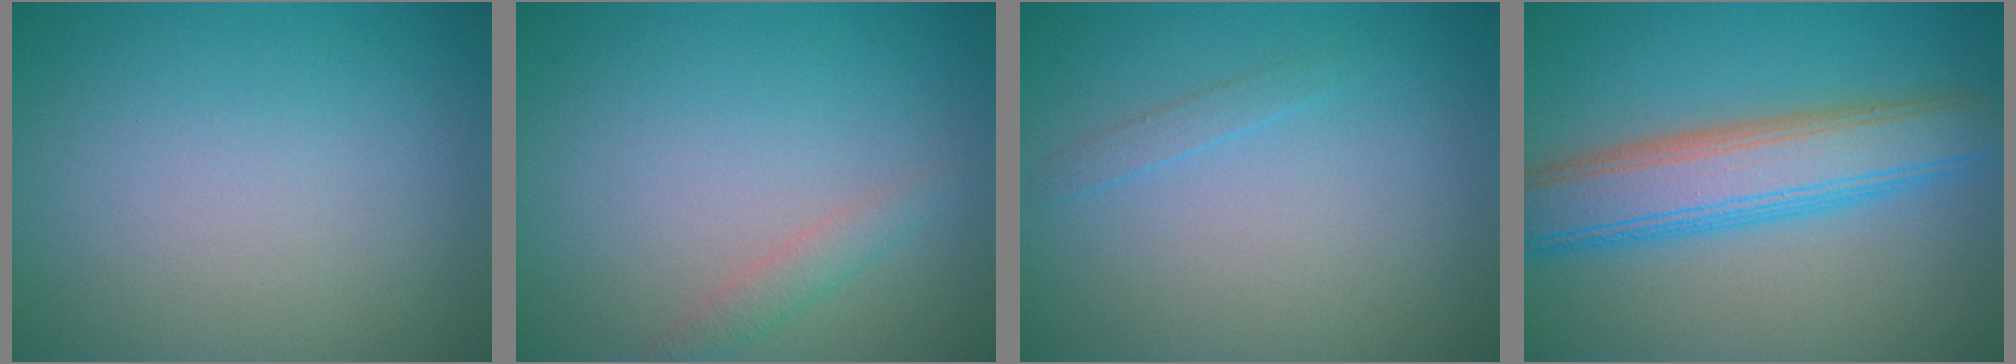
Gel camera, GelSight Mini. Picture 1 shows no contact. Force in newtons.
{"total": 1.5, "press": 1.5, "slide": 0.1}
{"total": 0.9, "press": 0.9, "slide": 0.0}
{"total": 7.1, "press": 7.1, "slide": 0.4}